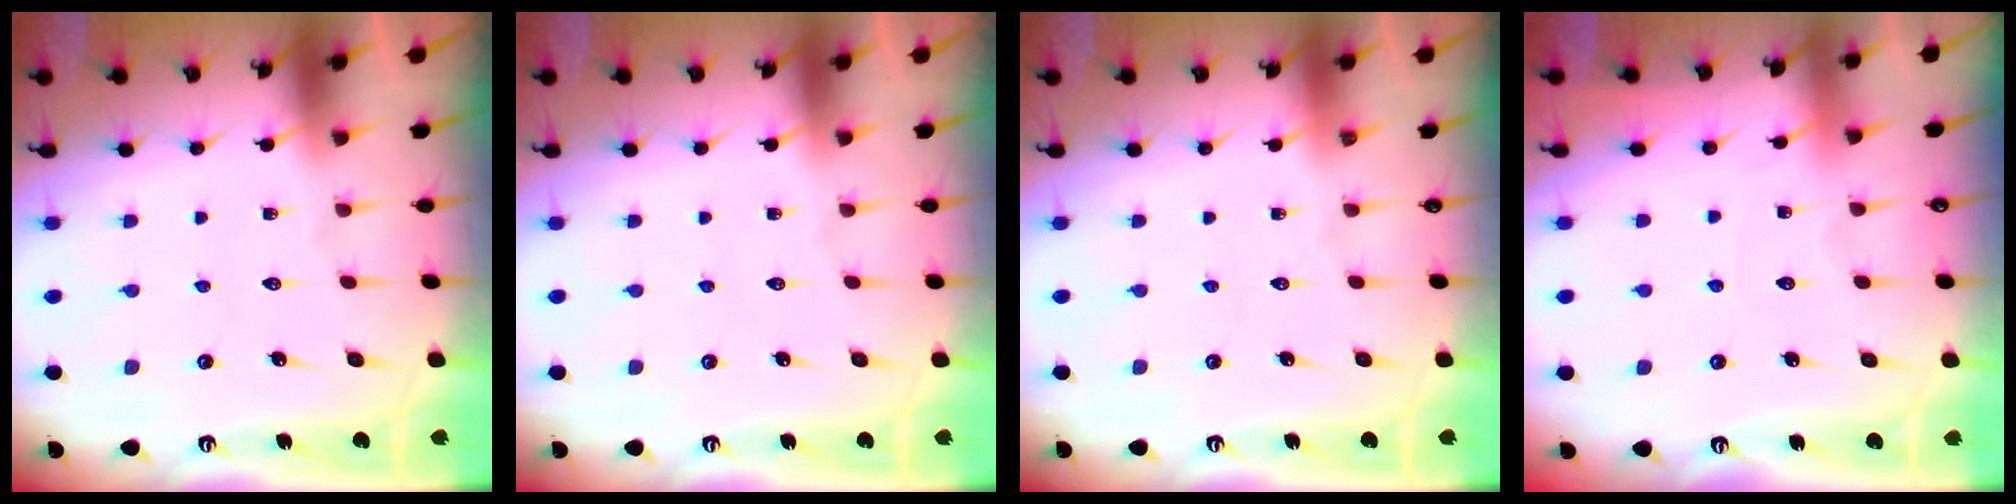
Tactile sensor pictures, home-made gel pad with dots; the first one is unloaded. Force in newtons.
{"total": 0.0}
{"total": 0.0}
{"total": 3.5, "press": 3.4, "slide": 0.6}